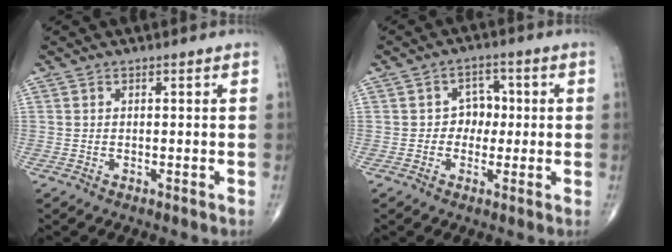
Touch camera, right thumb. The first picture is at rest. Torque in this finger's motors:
{"motor_torque": [-0.43, 0.59, -0.01, 0.09, 0.01]}